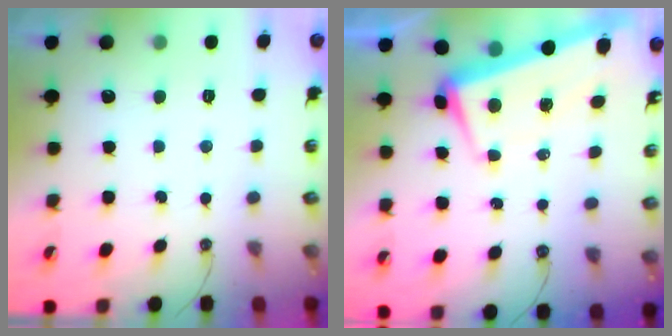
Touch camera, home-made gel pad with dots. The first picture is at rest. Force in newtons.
{"total": 2.2, "press": 0.3, "slide": 2.1}